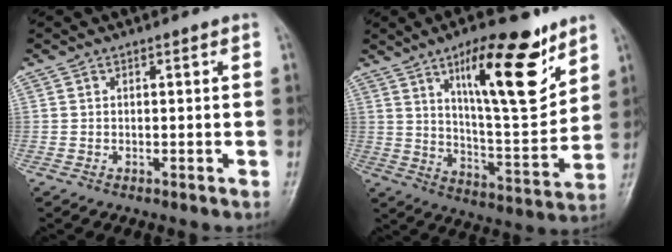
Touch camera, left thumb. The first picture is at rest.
{"total": 18.8, "force": [10.3, 5.7, 14.7], "torque": [-0.192, -0.061, 0.171]}